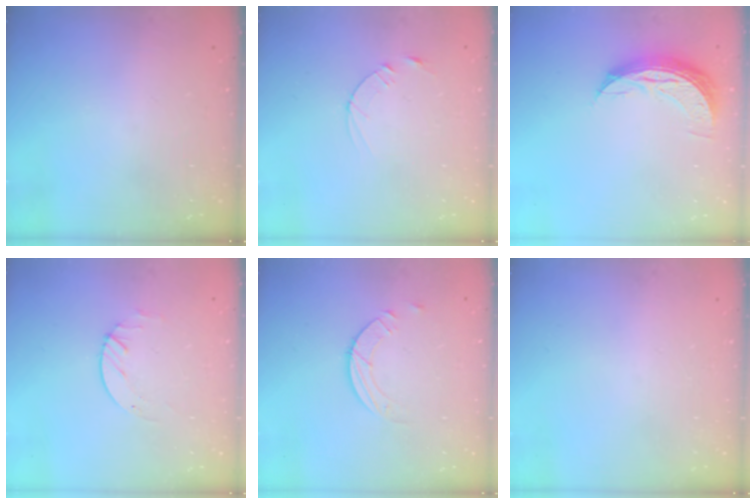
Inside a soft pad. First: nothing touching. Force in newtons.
{"total": 2.5, "press": 2.5, "slide": 0.3}
{"total": 7.6, "press": 7.6, "slide": 0.7}
{"total": 1.7, "press": 1.7, "slide": 0.2}
{"total": 3.8, "press": 3.7, "slide": 0.4}
{"total": 0.0}